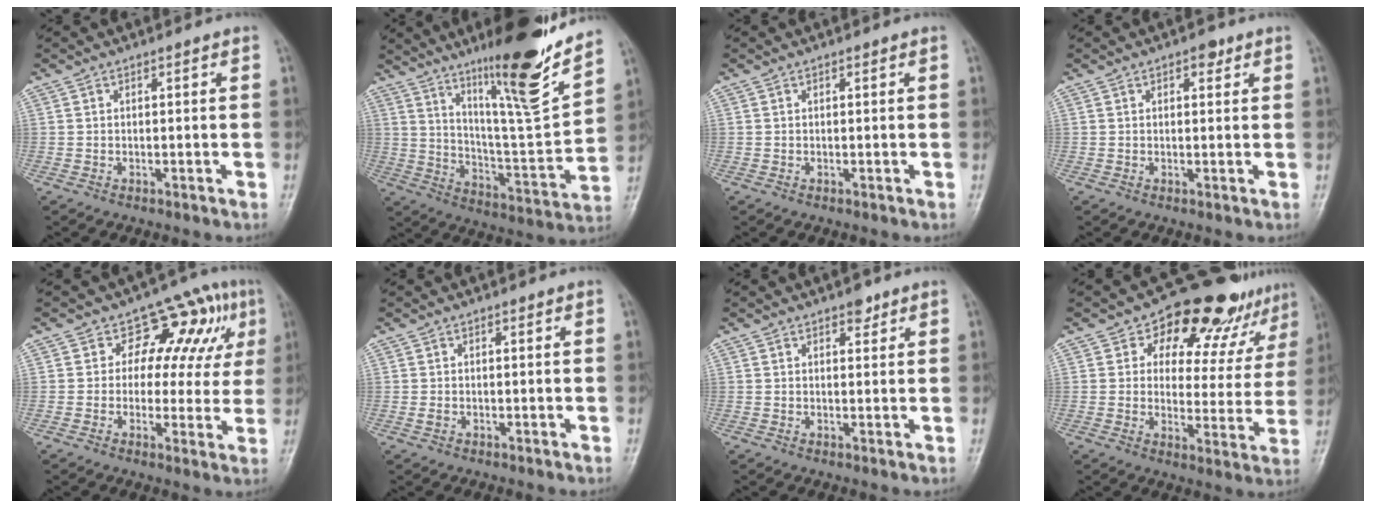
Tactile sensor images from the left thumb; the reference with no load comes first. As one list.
[{"total": 19.5, "force": [13.8, 2.0, 13.7], "torque": [-0.186, -0.091, 0.231]}, {"total": 0.0}, {"total": 2.3, "force": [1.3, 1.3, 1.5], "torque": [-0.008, -0.002, 0.015]}, {"total": 10.9, "force": [3.9, 7.4, 7.0], "torque": [-0.028, 0.002, 0.043]}, {"total": 0.9, "force": [-0.1, 0.7, 0.5], "torque": [-0.009, -0.001, -0.002]}, {"total": 2.2, "force": [1.5, 1.2, 1.1], "torque": [-0.003, -0.007, 0.018]}, {"total": 16.9, "force": [11.7, 9.1, 8.3], "torque": [-0.049, -0.051, 0.143]}]